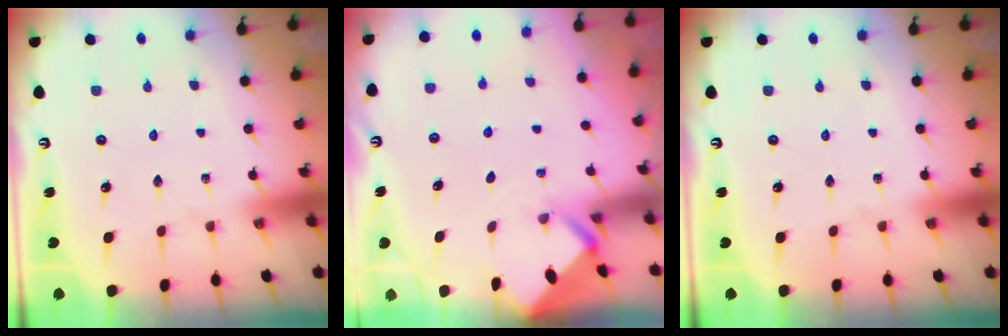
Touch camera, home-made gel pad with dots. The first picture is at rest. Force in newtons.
{"total": 2.1, "press": 2.1, "slide": 0.0}
{"total": 0.0}